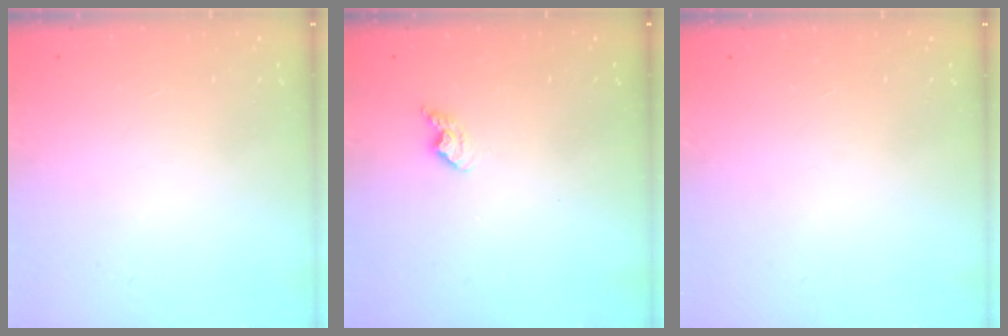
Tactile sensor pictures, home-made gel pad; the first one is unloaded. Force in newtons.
{"total": 4.9, "press": 4.8, "slide": 0.8}
{"total": 0.0}